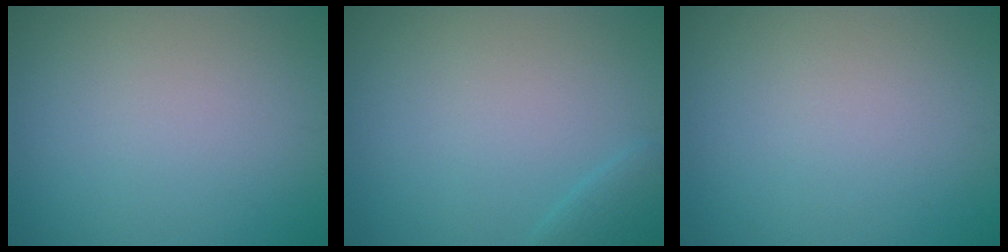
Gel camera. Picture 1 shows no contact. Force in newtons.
{"total": 1.3, "press": 1.3, "slide": 0.1}
{"total": 0.0}